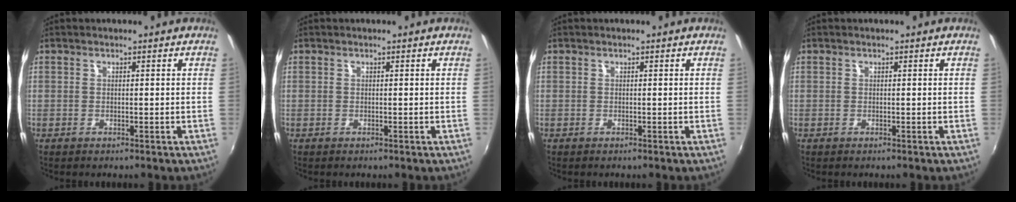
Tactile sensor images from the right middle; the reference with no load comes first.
{"total": 0.0}
{"total": 0.0}
{"total": 0.0}